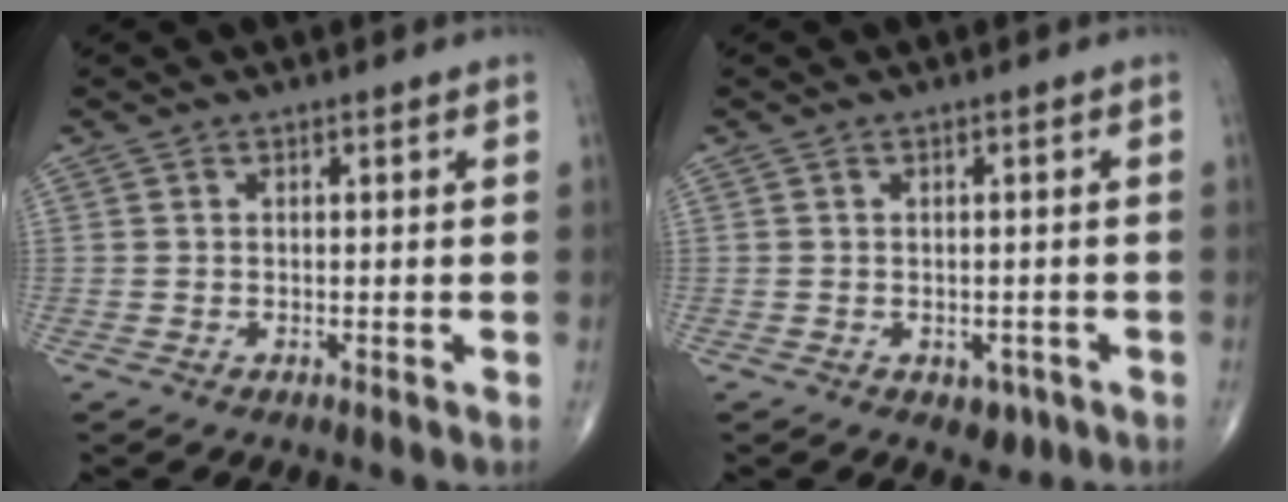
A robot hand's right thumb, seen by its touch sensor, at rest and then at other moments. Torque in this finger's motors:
{"motor_torque": [-0.07, 0.06, 0.11, 0.17, 0.05]}